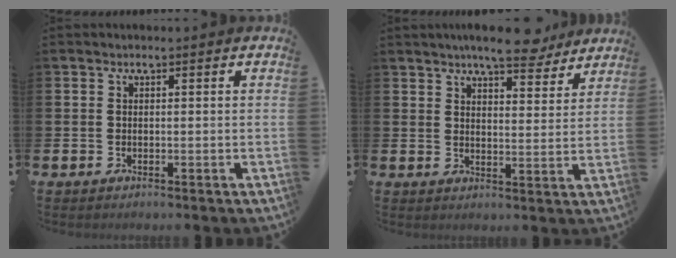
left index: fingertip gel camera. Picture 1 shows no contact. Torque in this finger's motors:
{"motor_torque": [1.17, -0.97, 0.21, 0.21]}